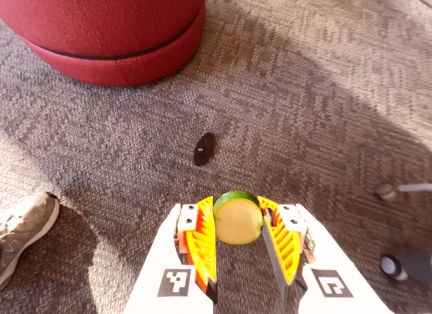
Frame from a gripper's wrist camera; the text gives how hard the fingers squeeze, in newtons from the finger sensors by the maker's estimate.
{"total": 9.5, "left": 9.5, "right": 9.6}